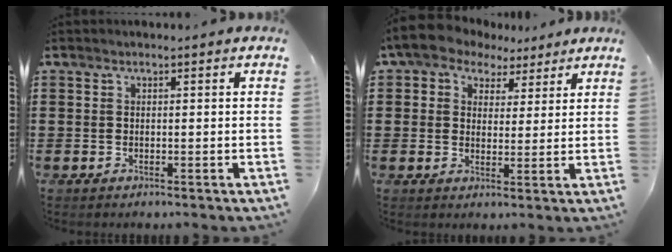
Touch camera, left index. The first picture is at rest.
{"total": 4.9, "force": [3.5, 3.3, 1.1], "torque": [-0.048, -0.001, 0.060]}